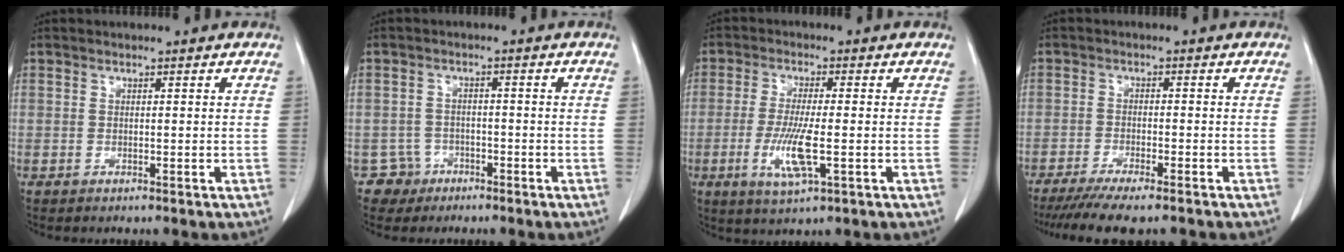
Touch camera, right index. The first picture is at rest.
{"total": 3.7, "force": [-2.0, 3.0, -0.8], "torque": [0.019, 0.014, -0.036]}
{"total": 7.4, "force": [-1.9, 0.8, 7.1], "torque": [-0.145, -0.018, -0.035]}
{"total": 10.3, "force": [-8.6, 1.0, 5.6], "torque": [-0.075, -0.020, -0.132]}